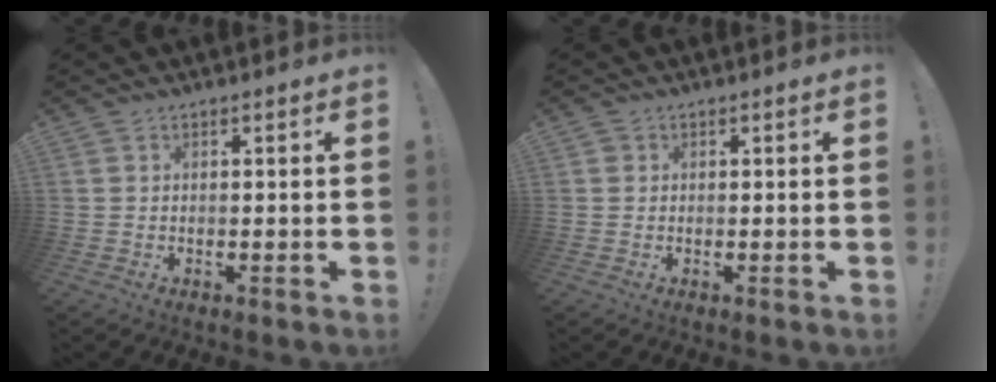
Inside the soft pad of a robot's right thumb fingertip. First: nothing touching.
{"total": 0.9, "force": [0.4, 0.8, 0.1], "torque": [0.000, 0.001, 0.006]}